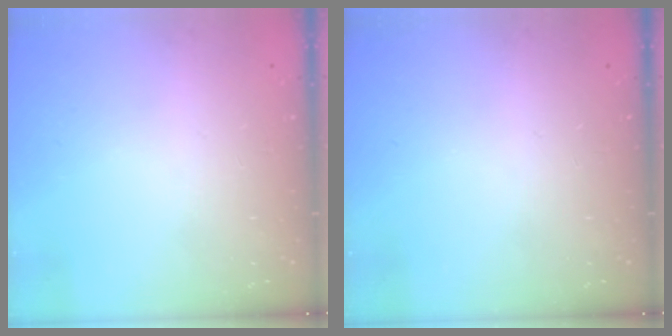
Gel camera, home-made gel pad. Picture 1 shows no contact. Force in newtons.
{"total": 0.0}